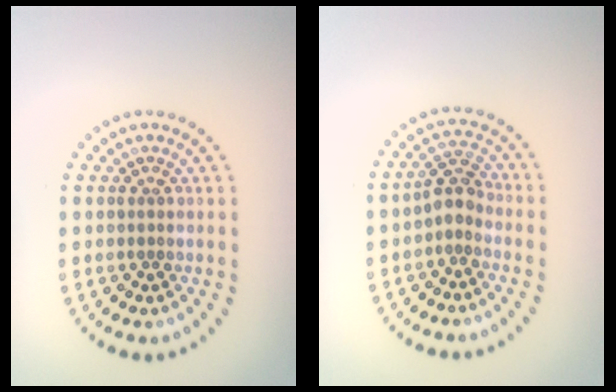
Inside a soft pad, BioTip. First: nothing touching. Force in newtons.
{"total": 2.3, "press": 2.0, "slide": 1.1}